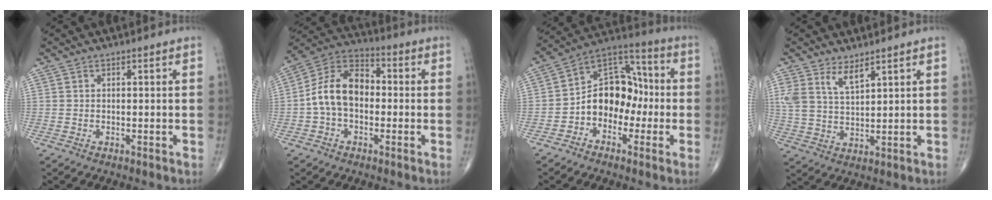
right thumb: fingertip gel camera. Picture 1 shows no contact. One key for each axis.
{"total": 12.0, "fx": -1.1, "fy": 8.1, "fz": 8.8, "tx": -0.145, "ty": 0.039, "tz": -0.035}
{"total": 12.6, "fx": -2.5, "fy": 9.3, "fz": 8.2, "tx": -0.093, "ty": 0.051, "tz": -0.058}
{"total": 5.6, "fx": 3.7, "fy": 2.0, "fz": 3.6, "tx": -0.068, "ty": -0.025, "tz": 0.079}